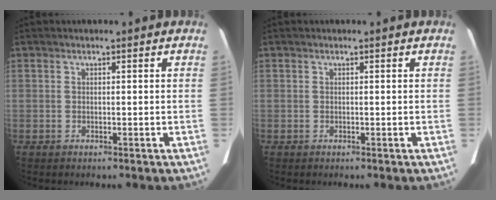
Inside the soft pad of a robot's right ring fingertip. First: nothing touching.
{"total": 0.0}